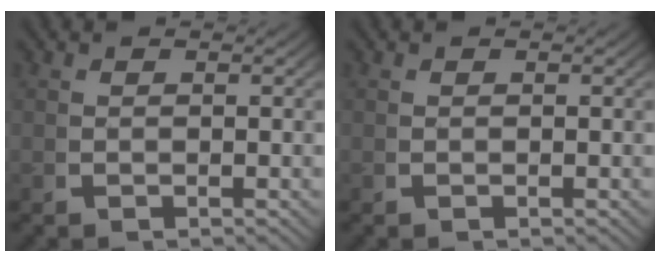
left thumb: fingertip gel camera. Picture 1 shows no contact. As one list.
[{"total": 0.0}]